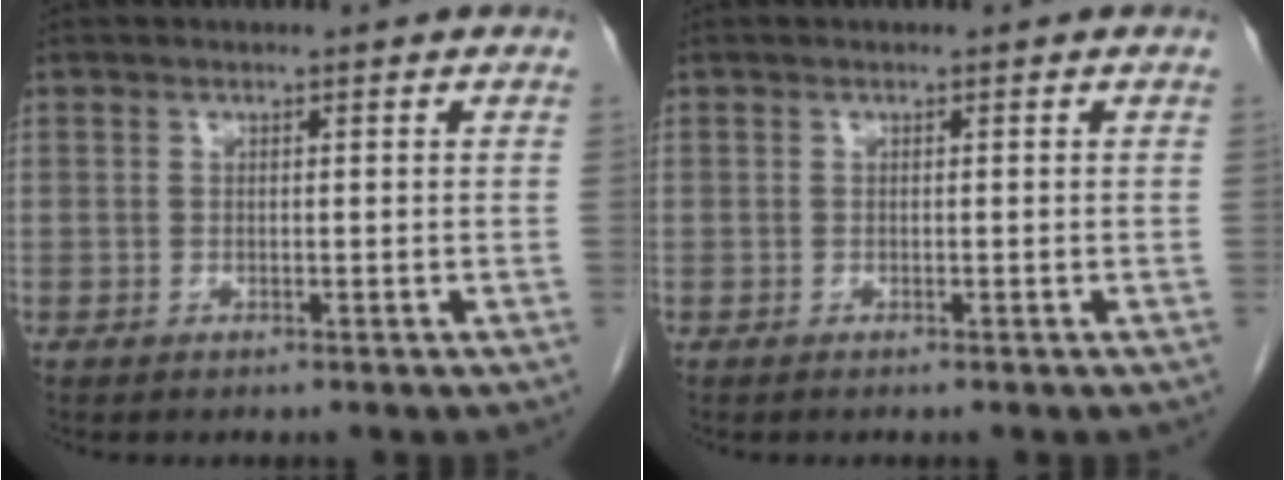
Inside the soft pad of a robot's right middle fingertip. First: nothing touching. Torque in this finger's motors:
{"motor_torque": [0.41, 0.05, 0.07, 0.01]}